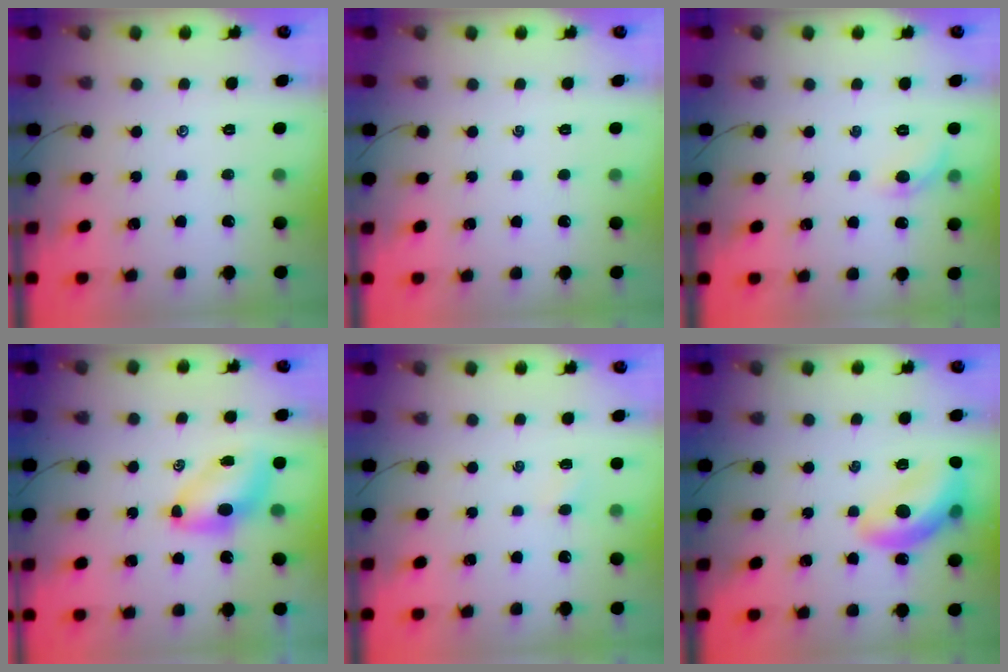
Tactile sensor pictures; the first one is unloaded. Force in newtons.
{"total": 0.0}
{"total": 6.0, "press": 5.8, "slide": 1.7}
{"total": 7.2, "press": 7.1, "slide": 1.2}
{"total": 2.5, "press": 2.4, "slide": 0.8}
{"total": 14.6, "press": 14.4, "slide": 2.1}